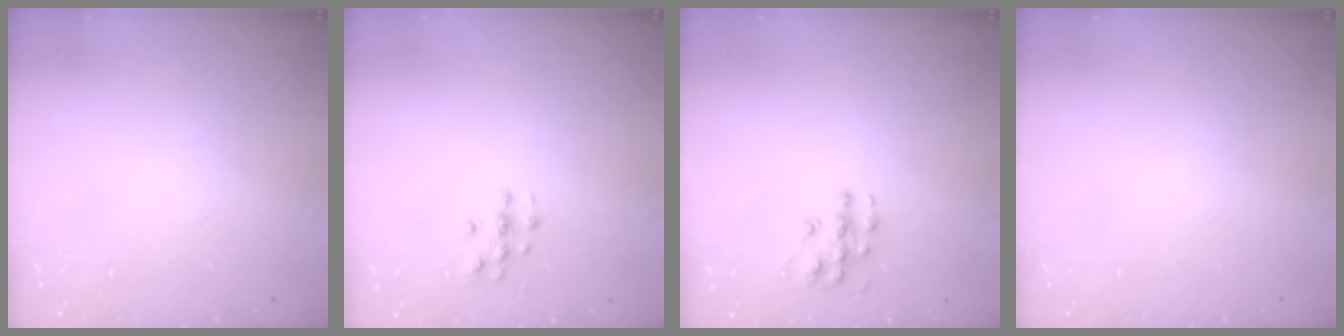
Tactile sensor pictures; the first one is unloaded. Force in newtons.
{"total": 3.1, "press": 3.1, "slide": 0.2}
{"total": 8.9, "press": 8.8, "slide": 0.6}
{"total": 0.0}